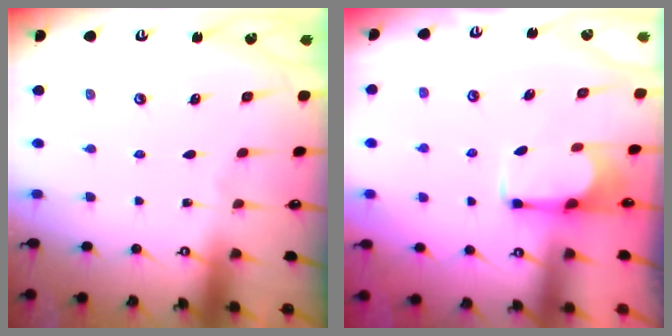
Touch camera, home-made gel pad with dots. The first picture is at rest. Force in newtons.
{"total": 1.8, "press": 1.6, "slide": 0.7}